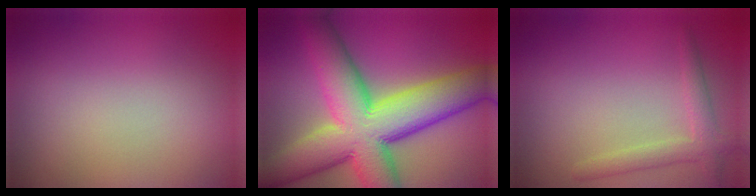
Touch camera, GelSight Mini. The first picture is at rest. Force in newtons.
{"total": 14.1, "press": 14.1, "slide": 0.8}
{"total": 2.4, "press": 2.4, "slide": 0.2}